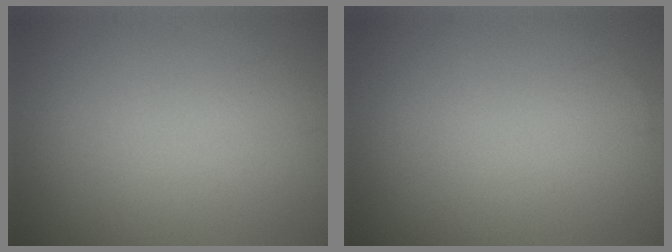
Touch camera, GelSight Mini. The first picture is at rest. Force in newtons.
{"total": 0.0}